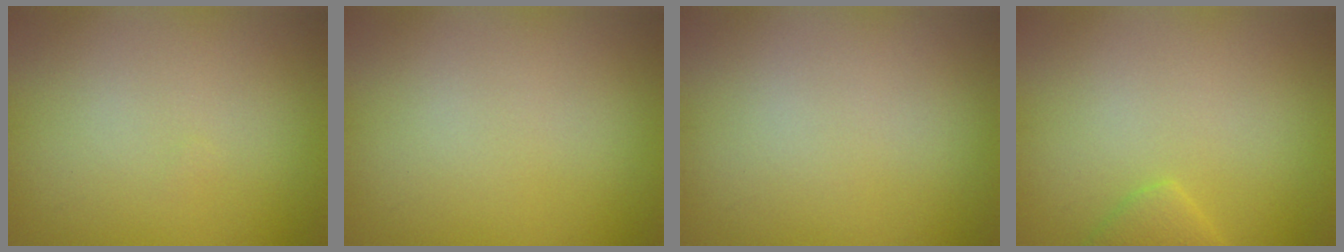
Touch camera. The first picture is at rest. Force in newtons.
{"total": 0.0}
{"total": 0.0}
{"total": 1.7, "press": 1.7, "slide": 0.2}